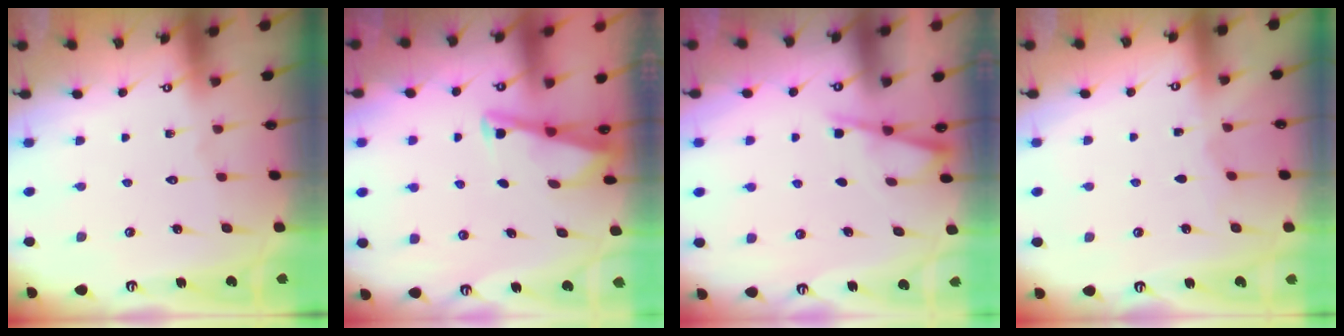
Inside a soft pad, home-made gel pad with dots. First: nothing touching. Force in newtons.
{"total": 2.9, "press": 2.9, "slide": 0.4}
{"total": 3.0, "press": 3.0, "slide": 0.5}
{"total": 3.0, "press": 3.0, "slide": 0.4}